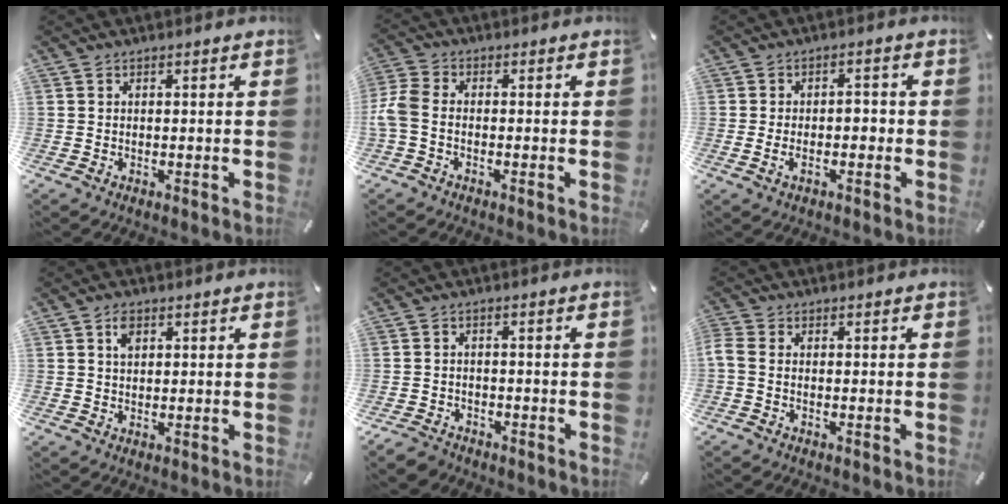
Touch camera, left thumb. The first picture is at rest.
{"total": 5.1, "force": [-1.4, 2.9, 4.0], "torque": [-0.099, 0.001, -0.030]}
{"total": 4.1, "force": [-1.1, 2.3, 3.2], "torque": [-0.047, 0.009, -0.023]}
{"total": 2.7, "force": [1.1, 1.7, 1.7], "torque": [-0.031, 0.002, 0.018]}
{"total": 2.9, "force": [-2.4, 1.6, 0.5], "torque": [-0.014, 0.015, -0.050]}
{"total": 1.9, "force": [-0.7, 0.8, 1.6], "torque": [-0.034, 0.001, -0.013]}